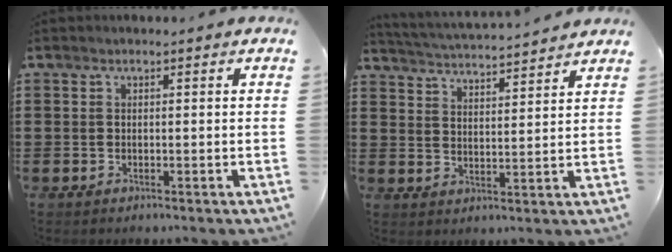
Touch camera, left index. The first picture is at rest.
{"total": 3.4, "force": [3.4, -0.5, 0.1], "torque": [-0.021, -0.029, 0.054]}